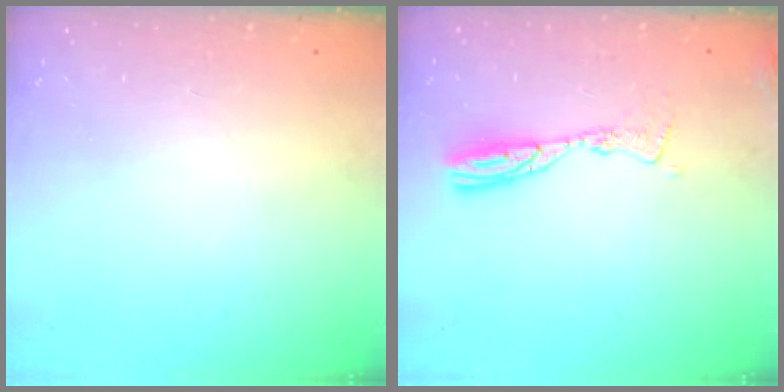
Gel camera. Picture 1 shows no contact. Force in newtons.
{"total": 9.7, "press": 9.7, "slide": 0.9}